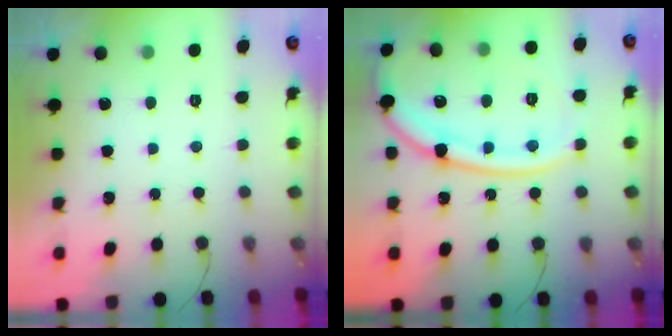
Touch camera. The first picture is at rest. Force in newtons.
{"total": 18.5, "press": 18.4, "slide": 2.0}